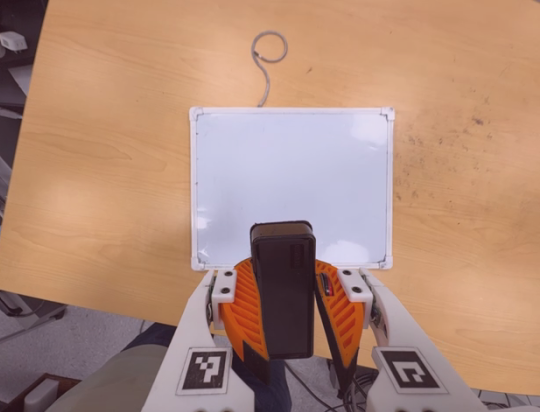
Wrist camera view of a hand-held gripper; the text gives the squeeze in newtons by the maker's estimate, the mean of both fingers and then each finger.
{"total": 11.0, "left": 10.4, "right": 11.5}